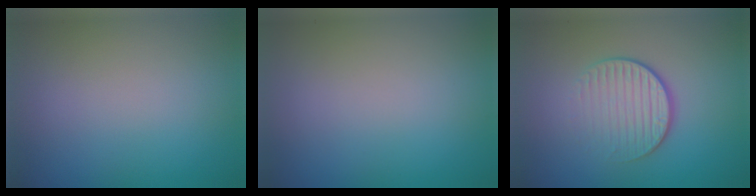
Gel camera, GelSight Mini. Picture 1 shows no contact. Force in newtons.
{"total": 0.0}
{"total": 4.1, "press": 2.6, "slide": 3.2}